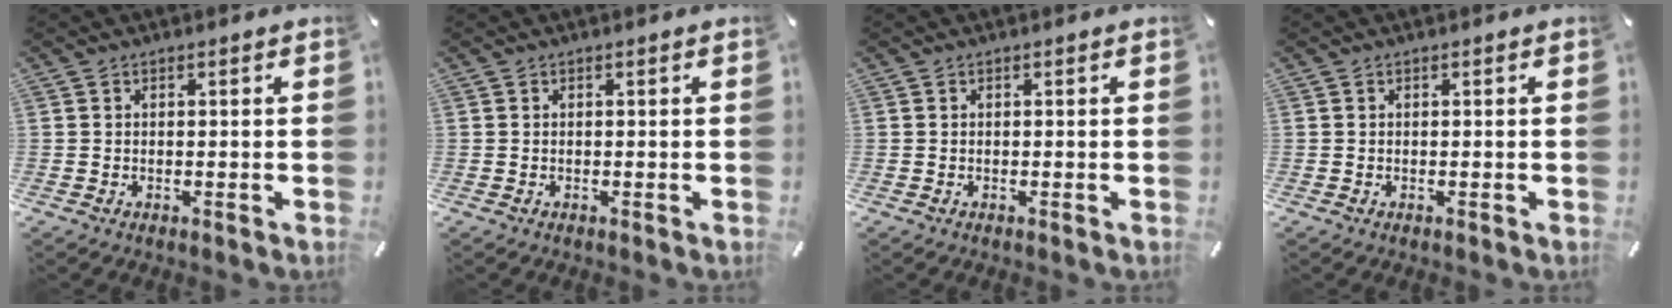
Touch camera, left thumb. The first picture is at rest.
{"total": 0.0}
{"total": 0.0}
{"total": 0.0}